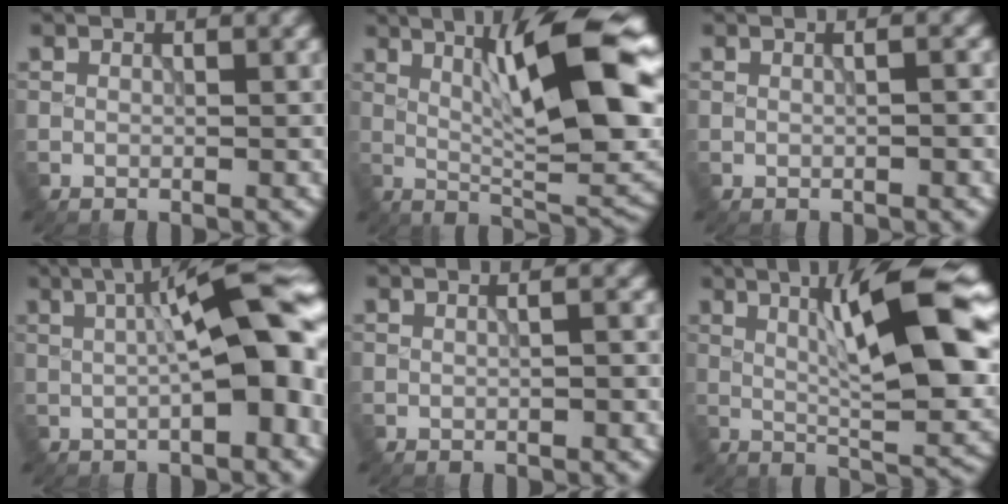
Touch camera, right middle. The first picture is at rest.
{"total": 12.5, "force": [2.9, 2.9, 11.8], "torque": [-0.169, 0.008, 0.046]}
{"total": 1.0, "force": [0.0, 0.3, 1.0], "torque": [-0.012, -0.002, 0.000]}
{"total": 11.2, "force": [1.0, 2.8, 10.8], "torque": [-0.132, 0.014, 0.010]}
{"total": 1.4, "force": [0.2, 0.5, 1.3], "torque": [-0.010, -0.003, -0.001]}
{"total": 12.6, "force": [2.3, 3.0, 12.1], "torque": [-0.176, 0.009, 0.034]}